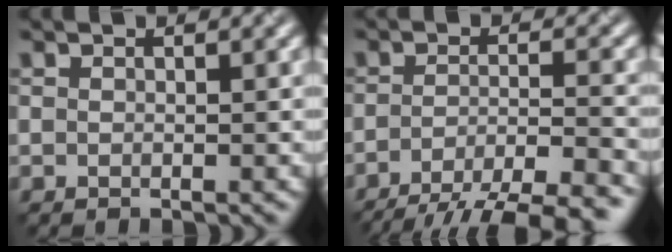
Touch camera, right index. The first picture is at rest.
{"total": 8.7, "force": [-6.8, 2.1, 5.1], "torque": [-0.076, -0.011, -0.099]}